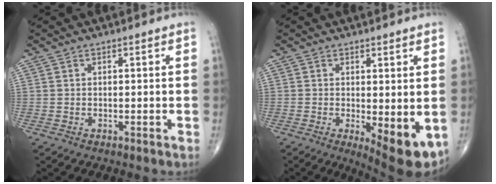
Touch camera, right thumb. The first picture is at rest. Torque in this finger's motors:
{"motor_torque": [-0.24, 0.65, 0.09, -0.09, 0.06]}